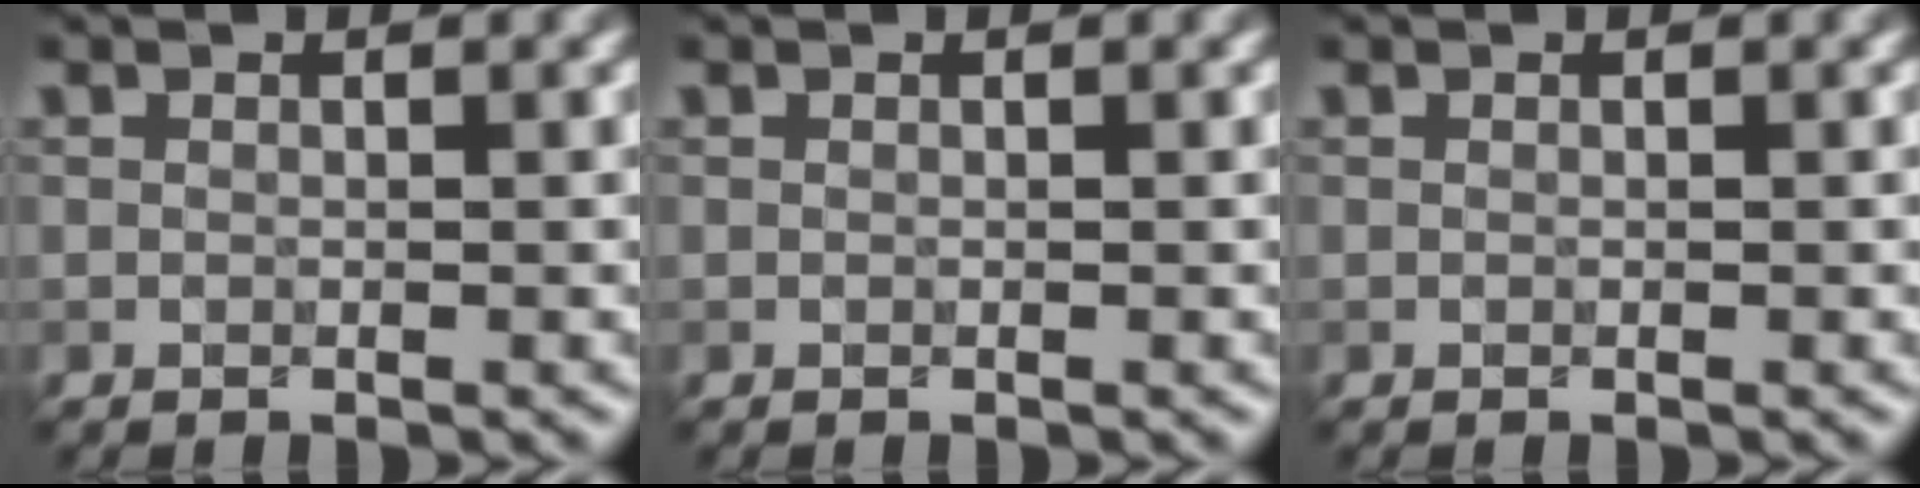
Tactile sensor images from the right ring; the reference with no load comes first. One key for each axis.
{"total": 0.0}
{"total": 0.0}